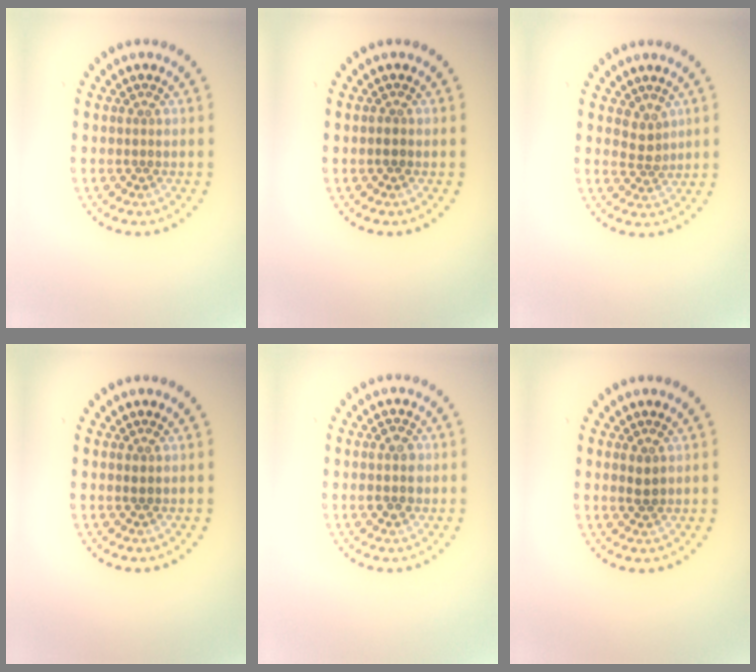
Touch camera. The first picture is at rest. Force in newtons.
{"total": 0.9, "press": 0.8, "slide": 0.5}
{"total": 1.9, "press": 1.5, "slide": 1.2}
{"total": 0.8, "press": 0.8, "slide": 0.1}
{"total": 2.9, "press": 2.9, "slide": 0.1}
{"total": 1.6, "press": 1.6, "slide": 0.2}